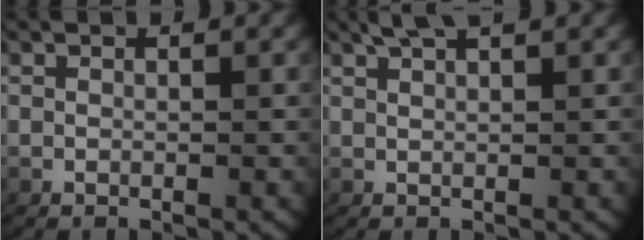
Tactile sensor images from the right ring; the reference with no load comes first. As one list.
[{"total": 2.6, "force": [2.3, 0.2, 1.2], "torque": [-0.026, 0.008, 0.039]}]